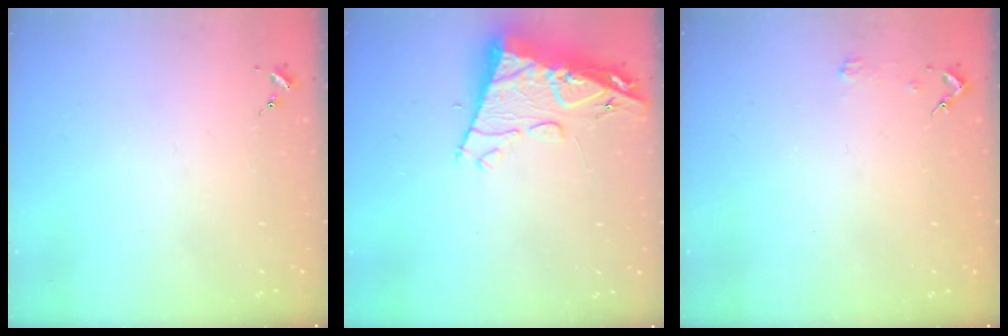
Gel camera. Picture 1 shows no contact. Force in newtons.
{"total": 15.9, "press": 15.8, "slide": 1.5}
{"total": 2.3, "press": 2.3, "slide": 0.2}